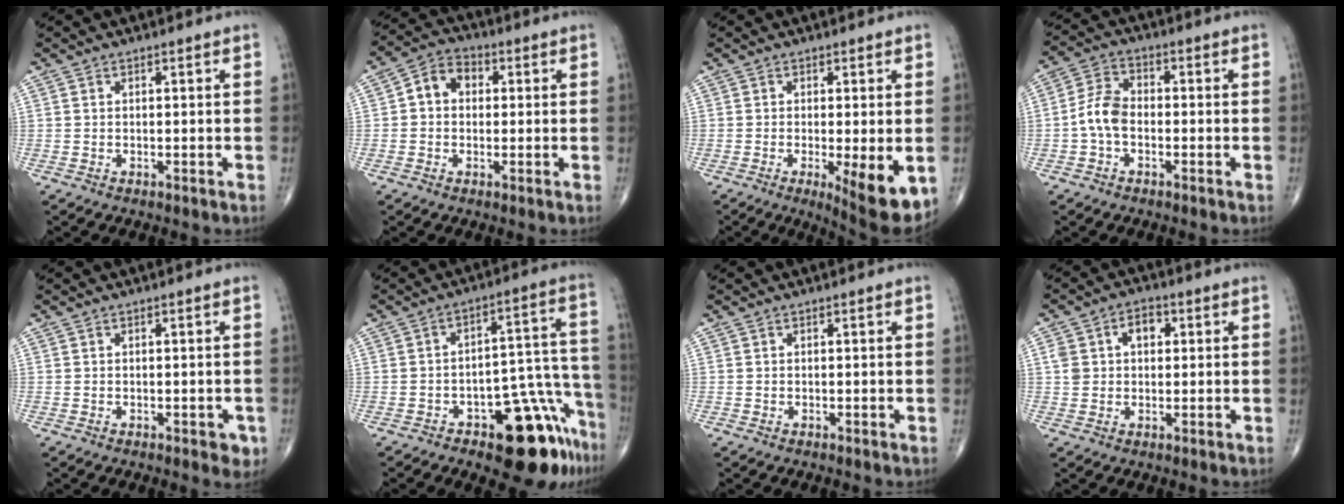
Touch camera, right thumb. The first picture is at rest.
{"total": 6.5, "force": [0.6, 5.1, 3.9], "torque": [-0.048, 0.020, 0.001]}
{"total": 9.6, "force": [-2.5, 2.6, 8.9], "torque": [-0.127, -0.024, -0.032]}
{"total": 6.3, "force": [-1.5, 4.0, 4.7], "torque": [-0.090, 0.022, -0.041]}
{"total": 2.5, "force": [-1.1, 1.3, 1.9], "torque": [-0.009, 0.001, -0.013]}
{"total": 15.3, "force": [-9.3, 6.1, 10.6], "torque": [-0.087, 0.091, -0.126]}
{"total": 0.0}
{"total": 6.7, "force": [1.6, 4.9, 4.3], "torque": [-0.052, 0.012, 0.025]}